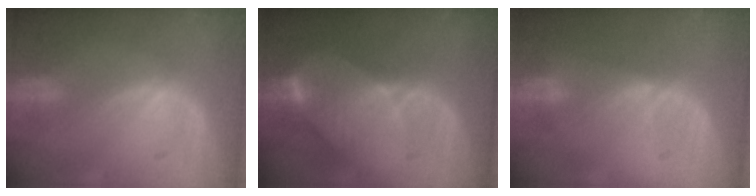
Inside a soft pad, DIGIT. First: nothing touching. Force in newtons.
{"total": 8.4, "press": 7.4, "slide": 3.9}
{"total": 2.3, "press": 2.1, "slide": 1.0}